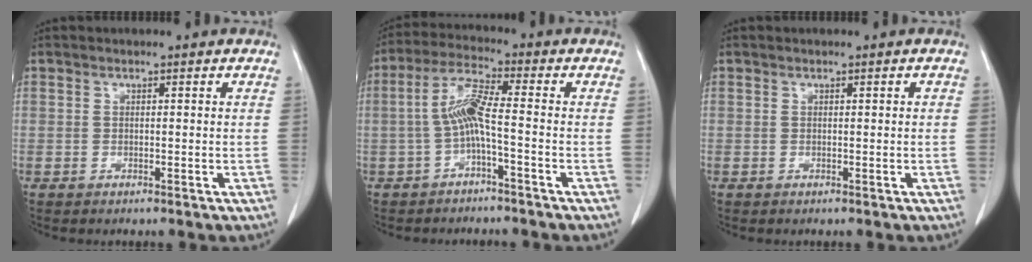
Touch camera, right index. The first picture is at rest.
{"total": 6.2, "force": [-1.4, 0.2, 6.0], "torque": [-0.124, 0.014, -0.029]}
{"total": 0.0}